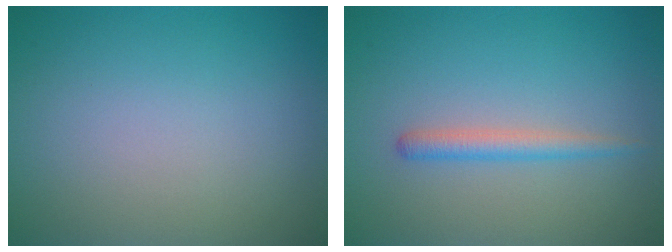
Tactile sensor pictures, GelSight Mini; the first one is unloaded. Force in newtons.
{"total": 1.9, "press": 1.8, "slide": 0.2}